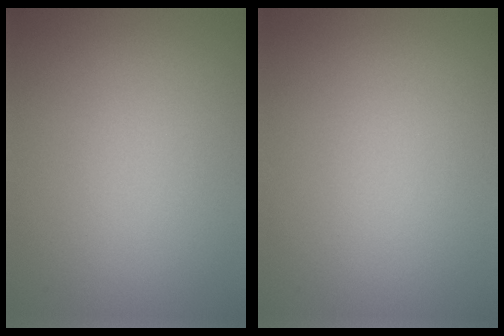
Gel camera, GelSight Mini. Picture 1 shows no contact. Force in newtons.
{"total": 0.0}